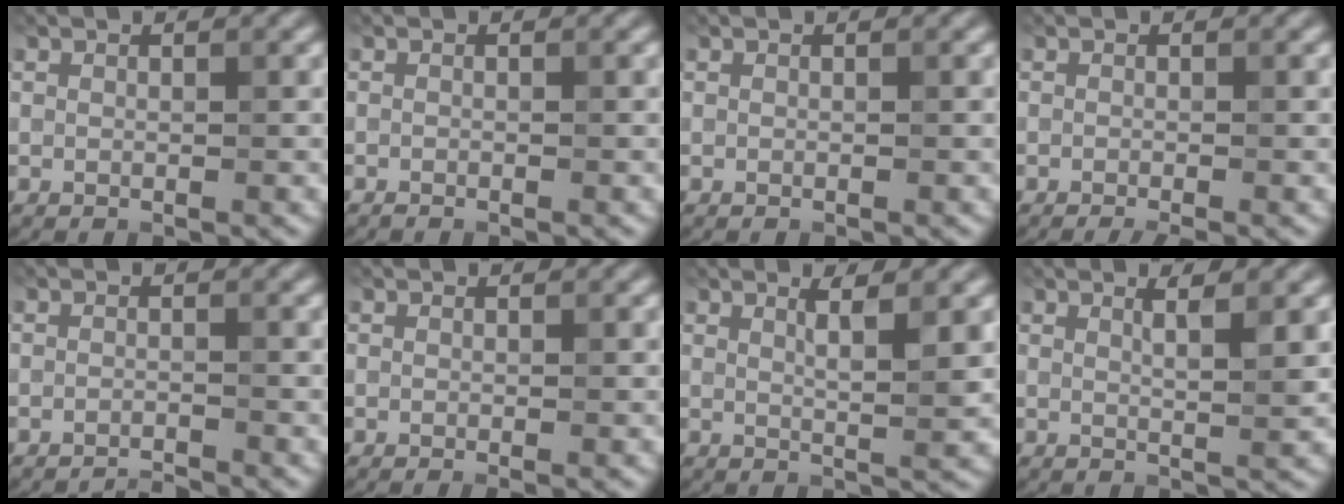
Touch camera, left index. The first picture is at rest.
{"total": 0.0}
{"total": 0.0}
{"total": 1.6, "force": [-0.8, 0.5, 1.3], "torque": [-0.010, -0.010, -0.013]}
{"total": 1.5, "force": [-1.4, 0.1, 0.4], "torque": [0.001, -0.003, -0.029]}
{"total": 0.6, "force": [-0.2, 0.1, 0.5], "torque": [-0.008, -0.006, -0.002]}
{"total": 3.0, "force": [1.3, 0.7, 2.7], "torque": [-0.031, -0.001, 0.018]}
{"total": 2.6, "force": [1.2, 0.6, 2.2], "torque": [-0.023, 0.001, 0.013]}